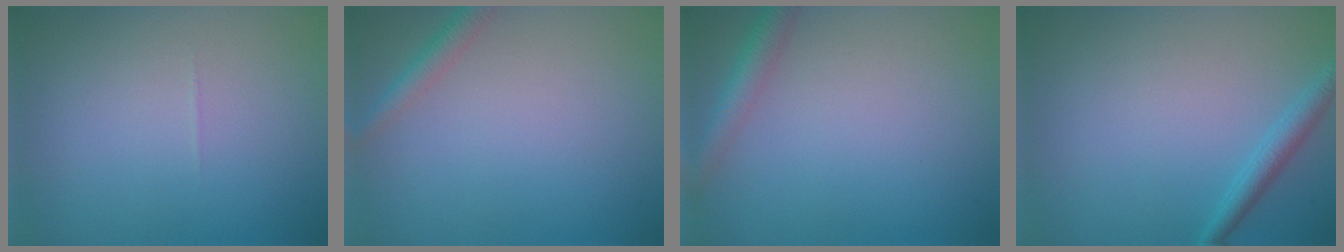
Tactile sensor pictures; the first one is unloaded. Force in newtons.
{"total": 1.8, "press": 1.8, "slide": 0.1}
{"total": 2.5, "press": 2.5, "slide": 0.1}
{"total": 1.8, "press": 1.8, "slide": 0.1}